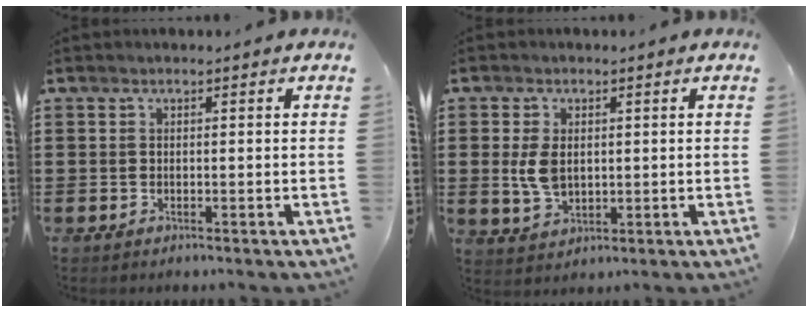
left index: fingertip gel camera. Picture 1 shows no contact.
{"total": 5.1, "force": [0.6, 3.2, 3.9], "torque": [-0.103, 0.001, 0.005]}